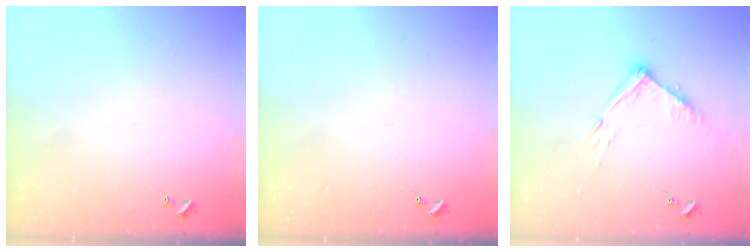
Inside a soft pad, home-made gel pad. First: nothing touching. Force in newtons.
{"total": 0.0}
{"total": 10.5, "press": 10.5, "slide": 0.8}